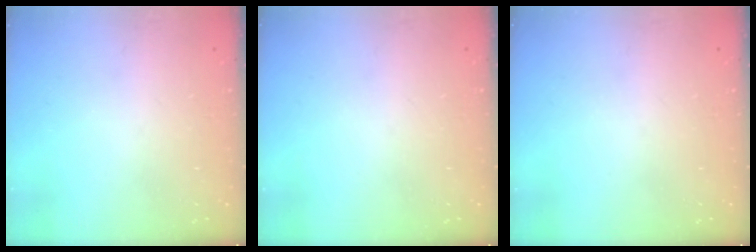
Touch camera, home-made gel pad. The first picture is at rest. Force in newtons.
{"total": 0.0}
{"total": 0.0}